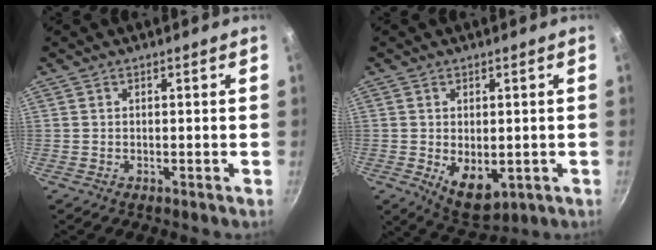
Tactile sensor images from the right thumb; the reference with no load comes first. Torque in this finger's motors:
{"motor_torque": [-0.38, 0.47, 0.20, 0.53, 0.01]}